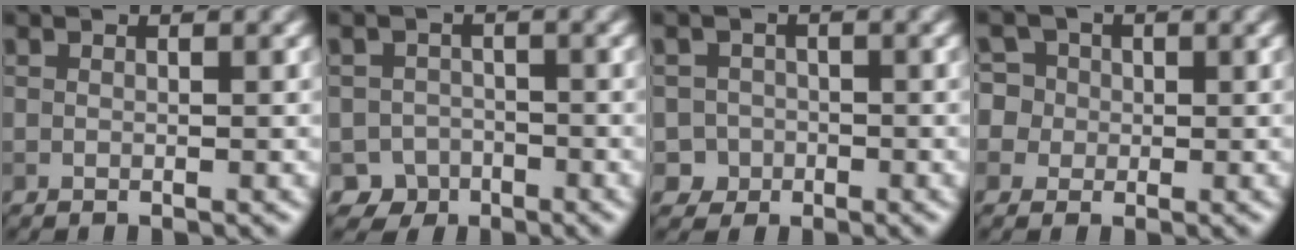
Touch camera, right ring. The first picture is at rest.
{"total": 3.2, "force": [-2.0, 2.5, 0.1], "torque": [0.018, 0.002, -0.032]}
{"total": 2.6, "force": [-1.1, 2.4, -0.1], "torque": [0.030, 0.004, -0.020]}
{"total": 5.9, "force": [1.3, 5.4, 1.9], "torque": [-0.028, 0.044, -0.007]}